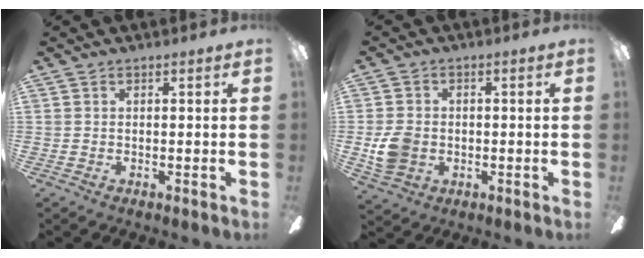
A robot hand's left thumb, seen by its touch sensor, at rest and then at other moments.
{"total": 7.5, "force": [-1.2, 6.3, 3.9], "torque": [-0.080, 0.016, -0.018]}